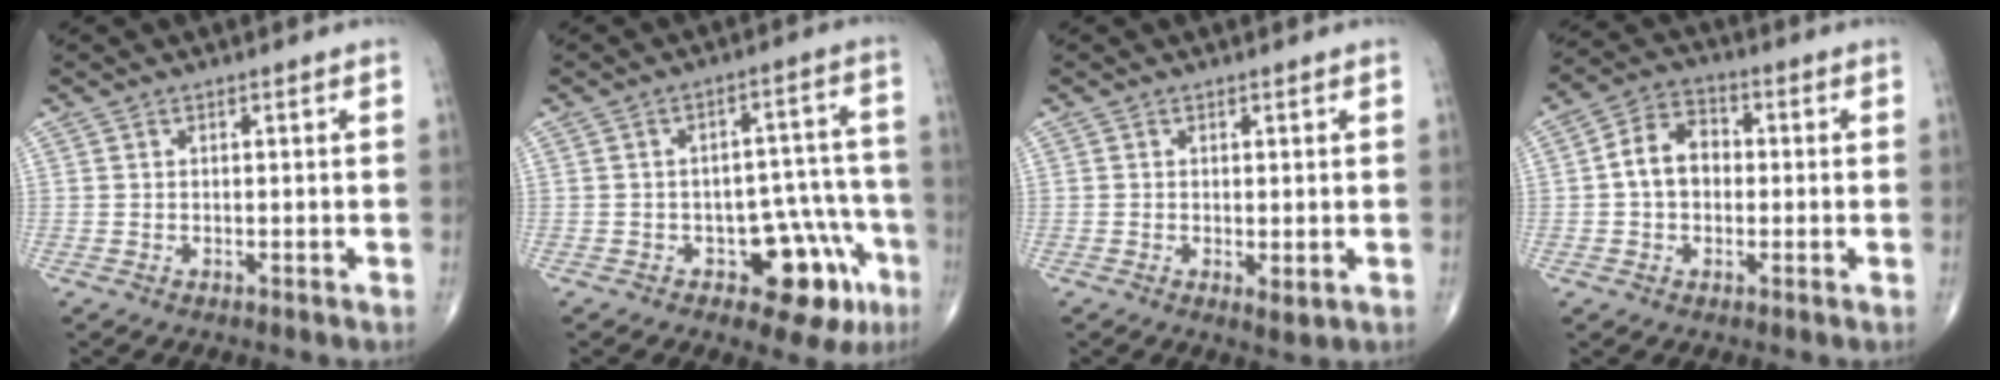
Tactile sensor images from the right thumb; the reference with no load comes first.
{"total": 12.5, "force": [-5.8, 6.8, 8.8], "torque": [-0.052, 0.046, -0.067]}
{"total": 2.1, "force": [-0.3, 0.9, 1.9], "torque": [-0.031, -0.008, -0.003]}
{"total": 8.0, "force": [-0.1, 6.0, 5.3], "torque": [-0.074, 0.024, -0.014]}